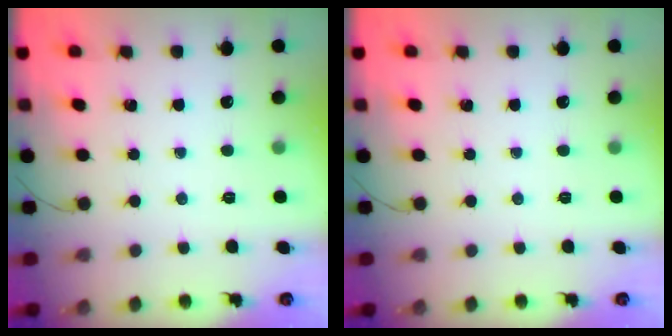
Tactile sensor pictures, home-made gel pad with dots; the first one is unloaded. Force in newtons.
{"total": 0.0}